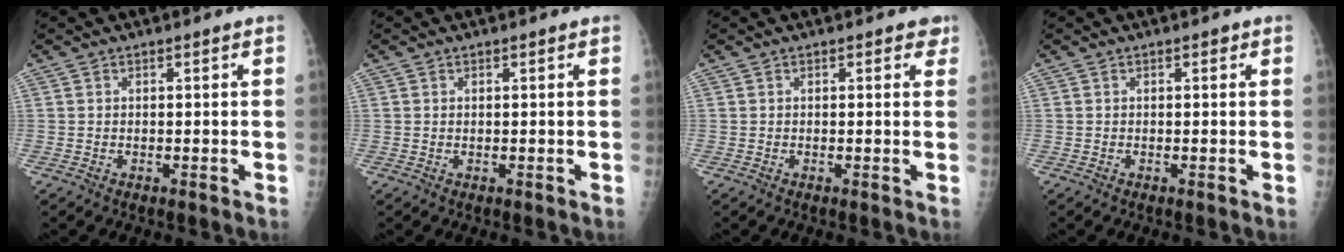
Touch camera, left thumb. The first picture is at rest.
{"total": 0.6, "force": [0.3, 0.1, 0.5], "torque": [-0.010, 0.000, 0.006]}
{"total": 2.0, "force": [1.1, 1.0, 1.4], "torque": [-0.004, -0.001, 0.009]}
{"total": 0.8, "force": [0.3, 0.3, 0.6], "torque": [-0.007, 0.001, 0.003]}